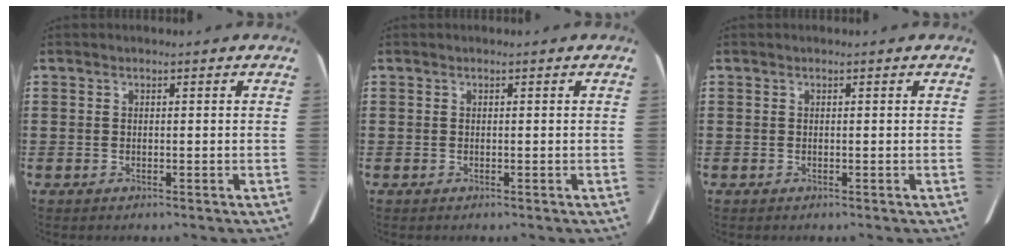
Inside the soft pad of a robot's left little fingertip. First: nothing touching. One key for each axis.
{"total": 0.0}
{"total": 0.0}